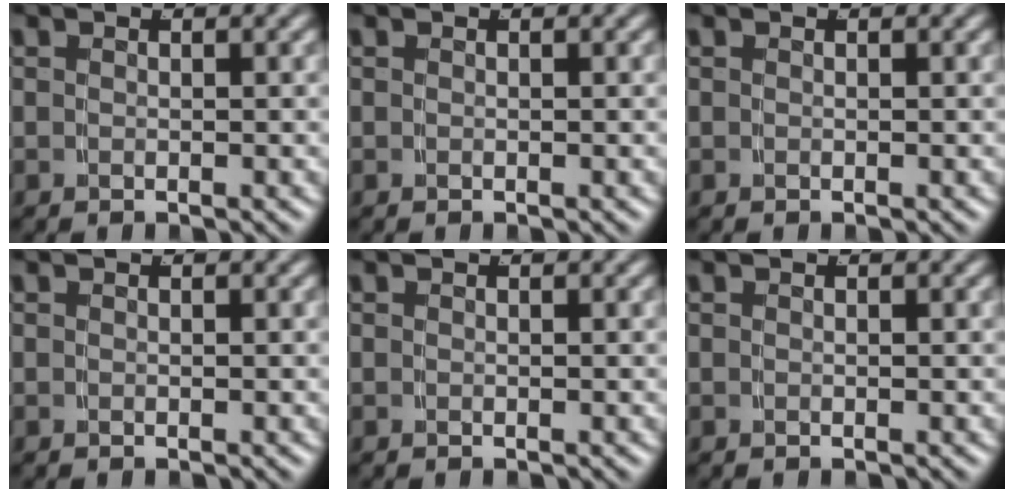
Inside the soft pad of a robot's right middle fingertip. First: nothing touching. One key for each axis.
{"total": 0.0}
{"total": 0.0}
{"total": 0.0}
{"total": 0.0}
{"total": 0.0}